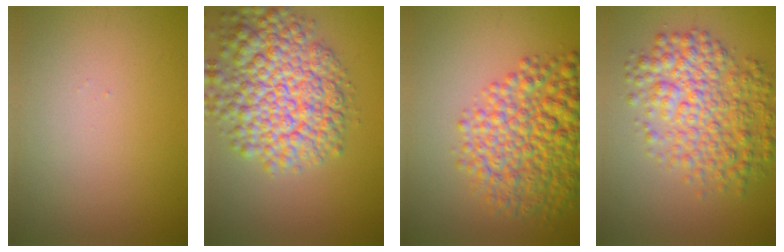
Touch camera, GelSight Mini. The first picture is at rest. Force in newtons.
{"total": 9.5, "press": 9.5, "slide": 0.4}
{"total": 8.9, "press": 8.9, "slide": 0.3}
{"total": 6.7, "press": 6.7, "slide": 0.1}